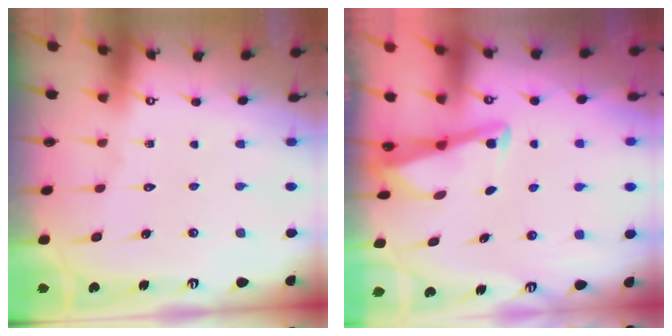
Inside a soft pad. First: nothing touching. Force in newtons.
{"total": 2.8, "press": 2.8, "slide": 0.4}